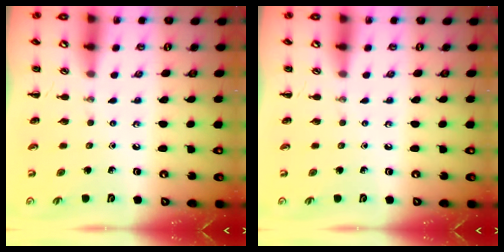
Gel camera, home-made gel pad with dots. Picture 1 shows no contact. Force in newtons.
{"total": 0.0}